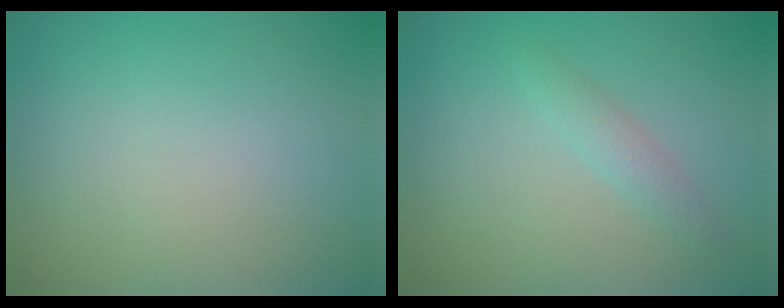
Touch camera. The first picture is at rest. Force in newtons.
{"total": 1.5, "press": 1.5, "slide": 0.0}